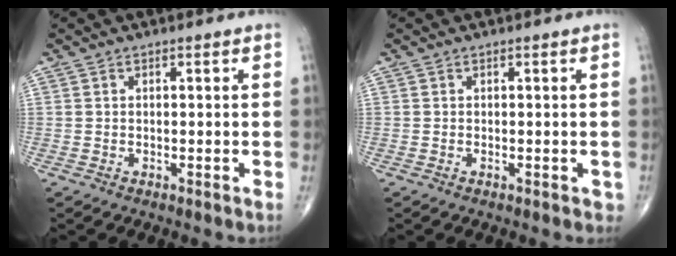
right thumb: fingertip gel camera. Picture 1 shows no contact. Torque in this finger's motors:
{"motor_torque": [0.04, 0.40, -0.13, -0.02, 0.02]}